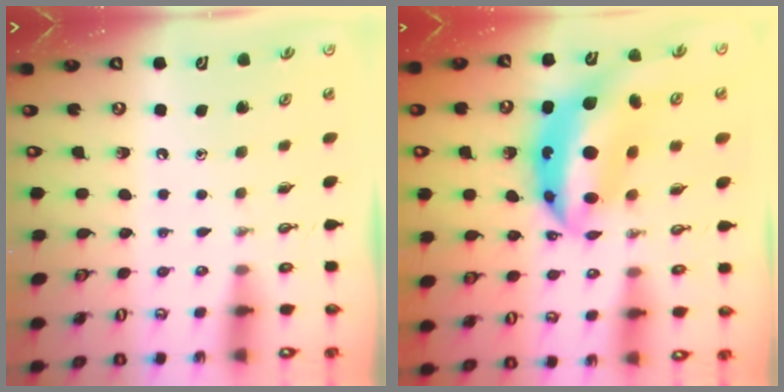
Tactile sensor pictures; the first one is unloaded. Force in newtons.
{"total": 15.4, "press": 15.4, "slide": 1.3}